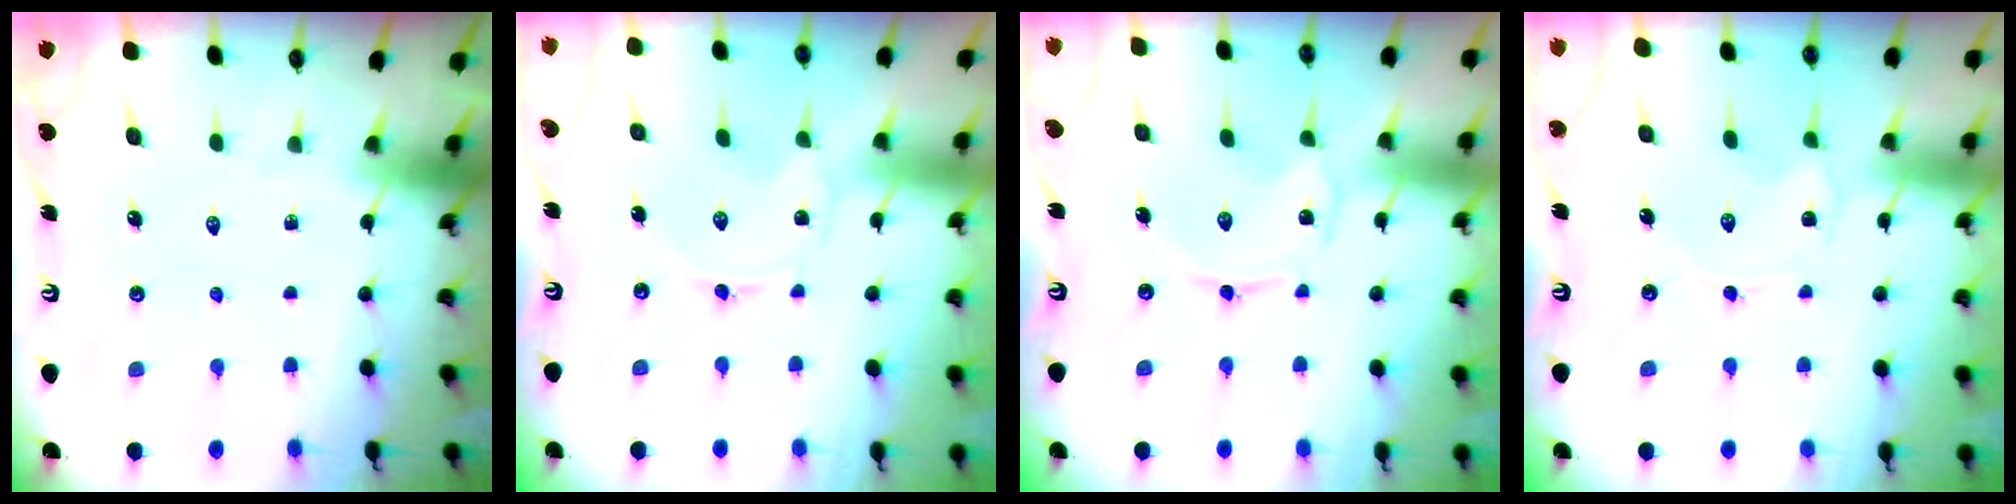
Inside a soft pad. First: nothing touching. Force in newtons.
{"total": 0.0}
{"total": 1.2, "press": 1.2, "slide": 0.1}
{"total": 3.0, "press": 2.9, "slide": 0.4}